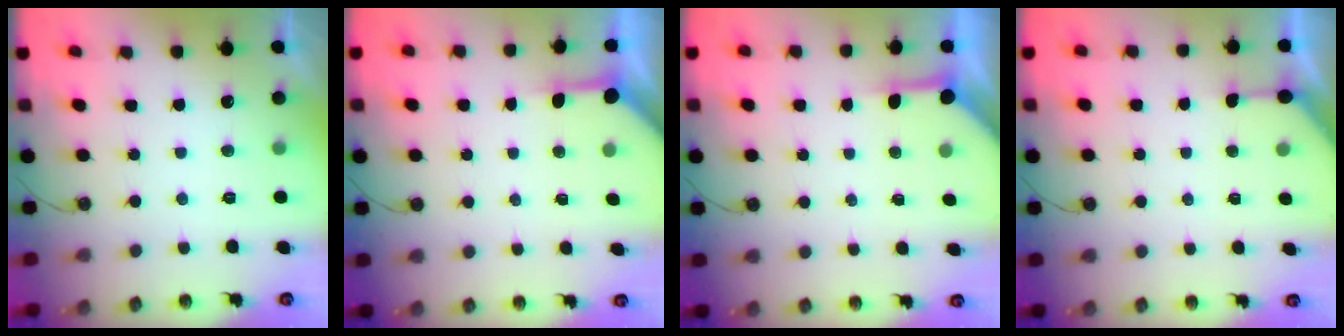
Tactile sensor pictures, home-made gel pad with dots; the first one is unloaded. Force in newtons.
{"total": 3.8, "press": 3.8, "slide": 0.4}
{"total": 4.0, "press": 3.9, "slide": 0.5}
{"total": 2.7, "press": 2.7, "slide": 0.4}